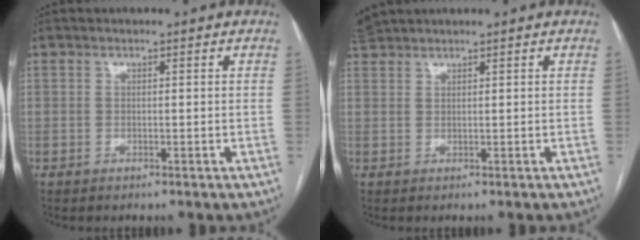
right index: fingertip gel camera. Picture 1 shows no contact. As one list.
[{"total": 2.0, "force": [2.0, -0.3, 0.2], "torque": [-0.010, 0.022, 0.047]}]